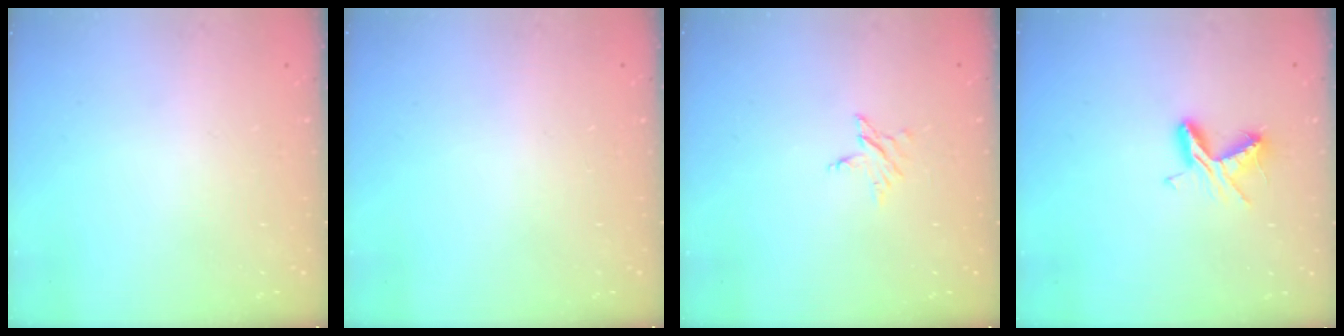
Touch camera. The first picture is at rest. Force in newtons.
{"total": 0.0}
{"total": 2.7, "press": 2.7, "slide": 0.2}
{"total": 7.1, "press": 7.0, "slide": 0.5}